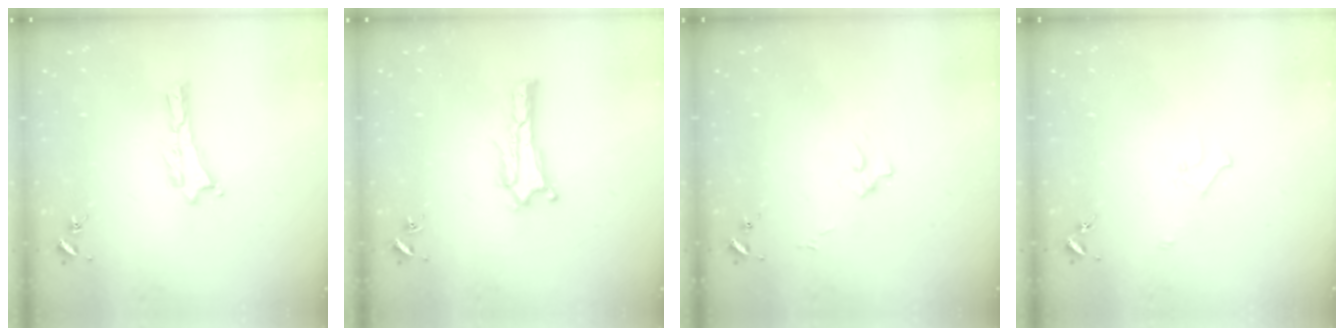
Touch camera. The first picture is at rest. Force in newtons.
{"total": 0.6, "press": 0.5, "slide": 0.2}
{"total": 2.7, "press": 2.7, "slide": 0.3}
{"total": 2.2, "press": 2.2, "slide": 0.2}